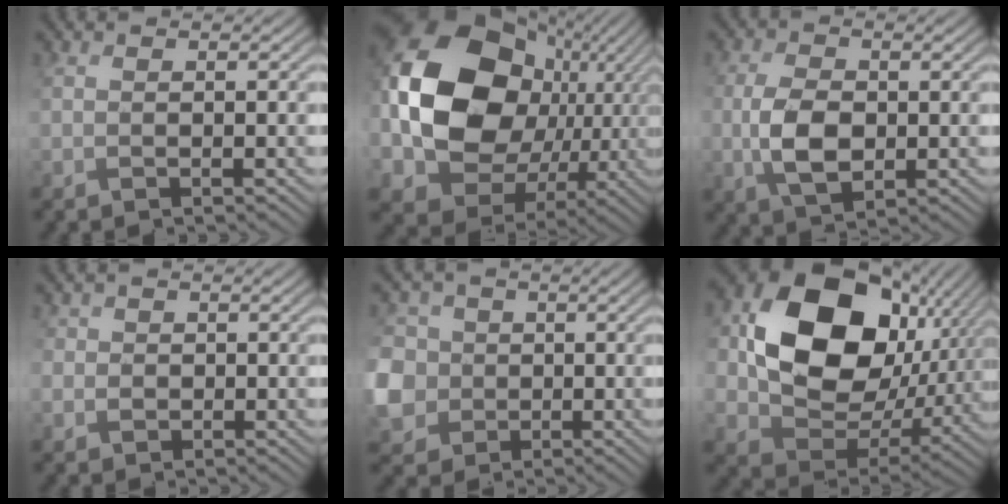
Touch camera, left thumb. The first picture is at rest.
{"total": 21.8, "force": [3.0, 17.2, 13.1], "torque": [-0.315, 0.001, 0.074]}
{"total": 5.0, "force": [-0.2, 3.5, 3.6], "torque": [-0.088, -0.001, -0.001]}
{"total": 1.8, "force": [0.2, 1.8, -0.4], "torque": [0.006, 0.001, 0.007]}
{"total": 6.8, "force": [-0.4, 6.5, 2.1], "torque": [-0.096, 0.000, -0.012]}
{"total": 18.1, "force": [4.5, 13.8, 10.8], "torque": [-0.225, -0.001, 0.102]}